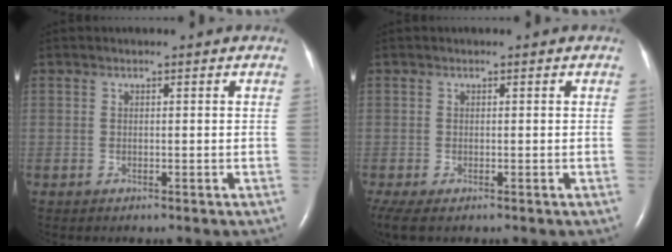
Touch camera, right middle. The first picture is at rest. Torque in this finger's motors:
{"motor_torque": [0.29, -0.16, 0.11, 0.04]}